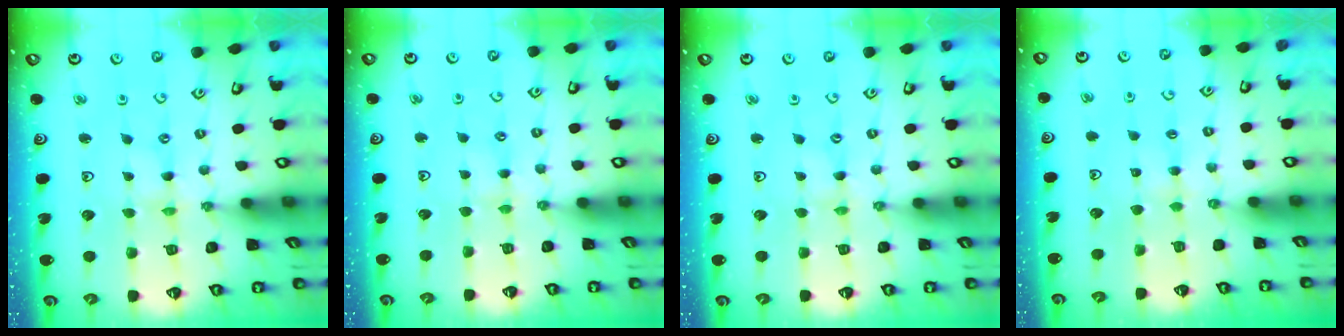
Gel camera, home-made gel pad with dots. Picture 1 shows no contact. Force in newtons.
{"total": 2.5, "press": 2.4, "slide": 0.5}
{"total": 0.0}
{"total": 2.9, "press": 2.8, "slide": 0.5}